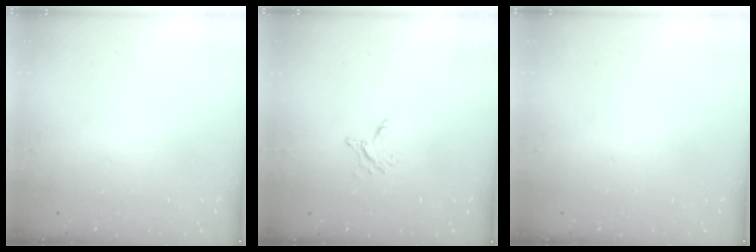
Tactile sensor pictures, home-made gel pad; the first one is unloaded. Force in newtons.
{"total": 2.9, "press": 2.9, "slide": 0.3}
{"total": 0.0}